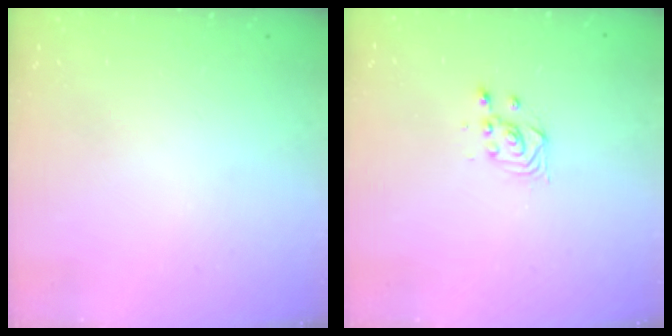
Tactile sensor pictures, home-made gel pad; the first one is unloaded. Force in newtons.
{"total": 3.3, "press": 3.2, "slide": 0.4}